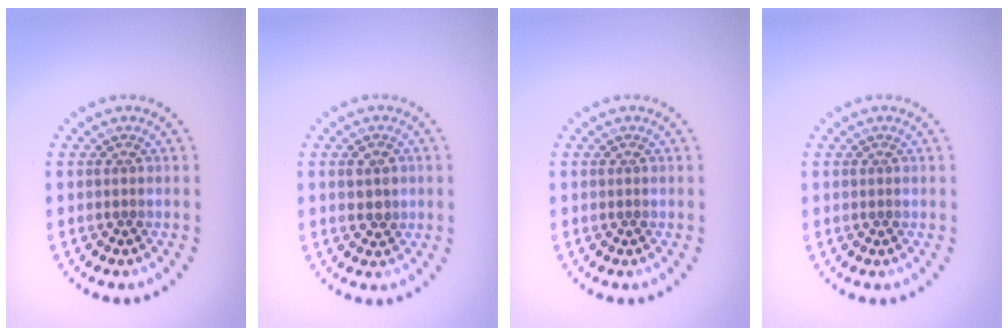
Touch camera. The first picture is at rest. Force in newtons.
{"total": 1.7, "press": 1.7, "slide": 0.1}
{"total": 0.0}
{"total": 0.0}